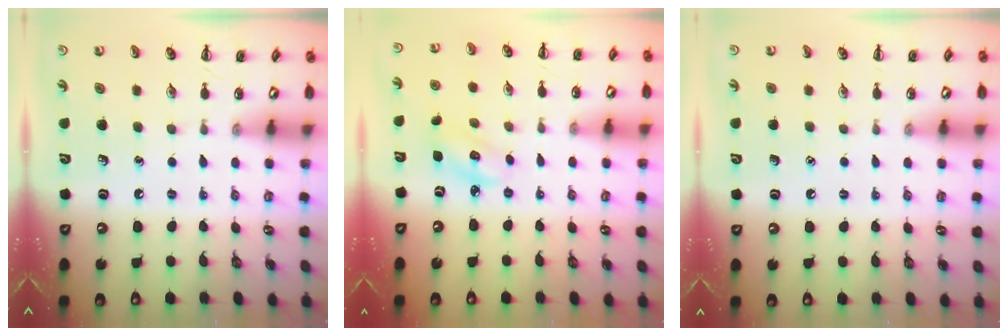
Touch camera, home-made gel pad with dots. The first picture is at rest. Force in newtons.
{"total": 2.6, "press": 2.5, "slide": 0.5}
{"total": 1.5, "press": 1.4, "slide": 0.1}